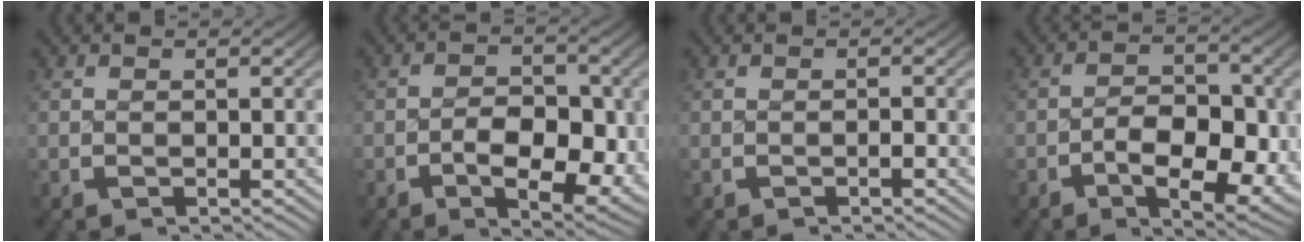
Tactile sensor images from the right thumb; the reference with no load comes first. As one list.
[{"total": 7.7, "force": [-1.4, 4.5, 6.1], "torque": [-0.103, -0.033, -0.012]}, {"total": 0.5, "force": [-0.5, 0.0, 0.2], "torque": [-0.004, 0.002, -0.009]}, {"total": 8.7, "force": [-1.8, 5.0, 6.8], "torque": [-0.114, -0.036, -0.018]}]